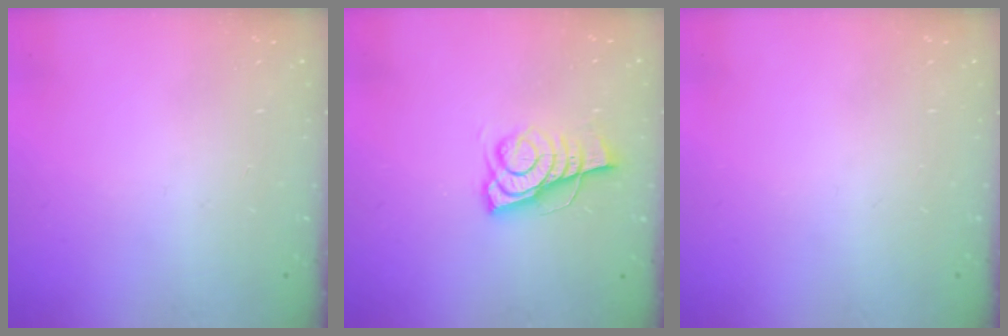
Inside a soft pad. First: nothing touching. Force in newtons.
{"total": 8.3, "press": 8.2, "slide": 0.4}
{"total": 0.0}